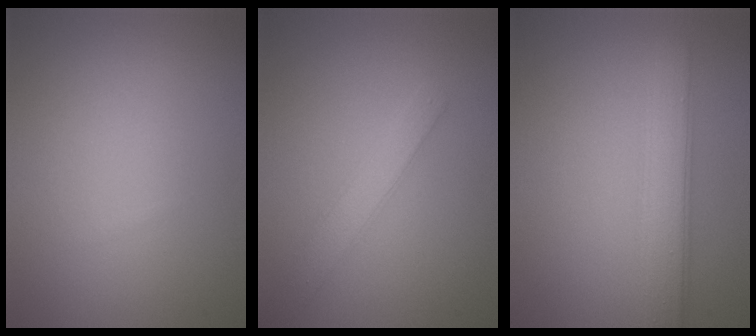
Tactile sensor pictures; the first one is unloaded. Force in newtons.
{"total": 2.5, "press": 2.5, "slide": 0.1}
{"total": 3.9, "press": 3.9, "slide": 0.1}